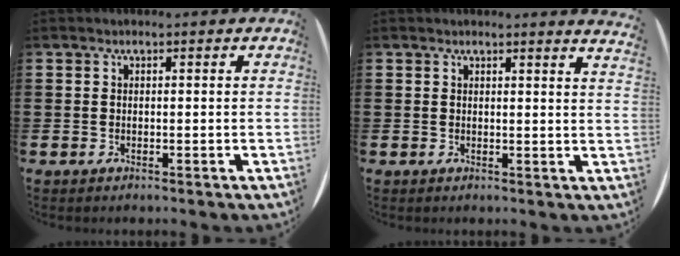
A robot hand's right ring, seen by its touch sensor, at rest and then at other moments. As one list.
[{"total": 1.3, "force": [1.2, -0.4, 0.3], "torque": [-0.005, -0.006, 0.022]}]